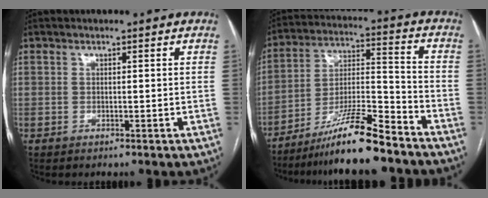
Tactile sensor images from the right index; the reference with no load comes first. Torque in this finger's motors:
{"motor_torque": [1.31, -0.82, 0.86, 0.20]}